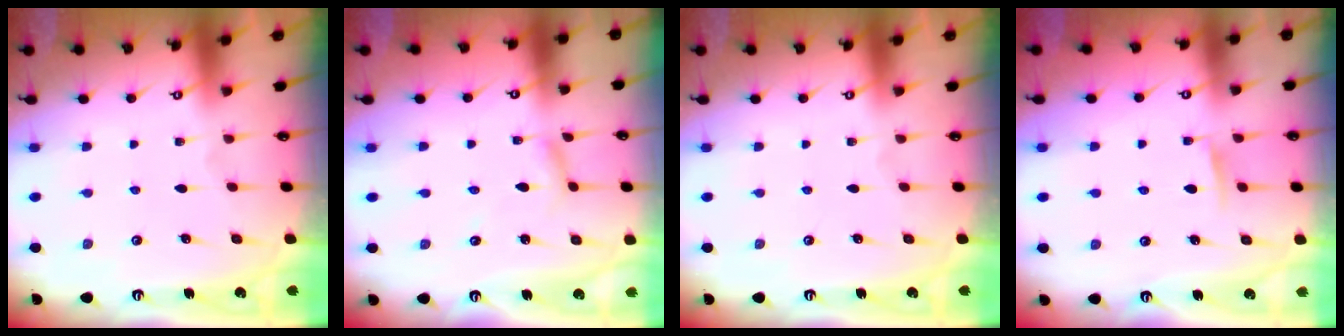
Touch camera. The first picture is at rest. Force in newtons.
{"total": 2.3, "press": 2.3, "slide": 0.2}
{"total": 0.0}
{"total": 3.8, "press": 3.8, "slide": 0.5}